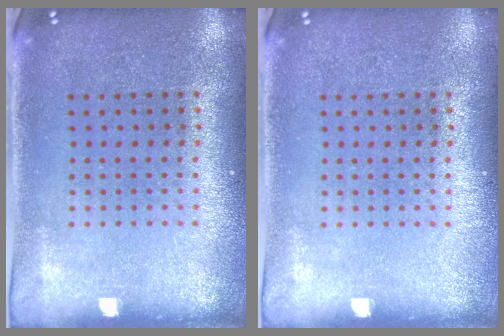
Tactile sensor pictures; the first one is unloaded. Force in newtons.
{"total": 0.0}